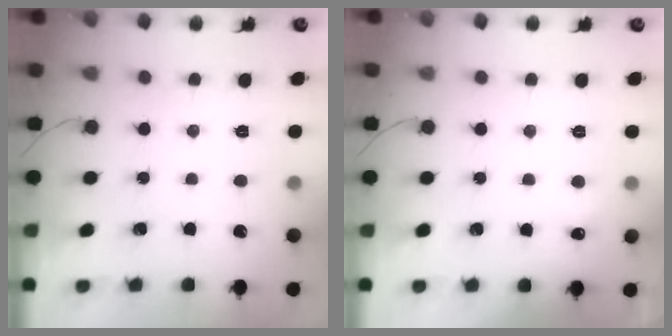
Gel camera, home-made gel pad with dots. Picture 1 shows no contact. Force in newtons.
{"total": 10.6, "press": 3.1, "slide": 10.2}